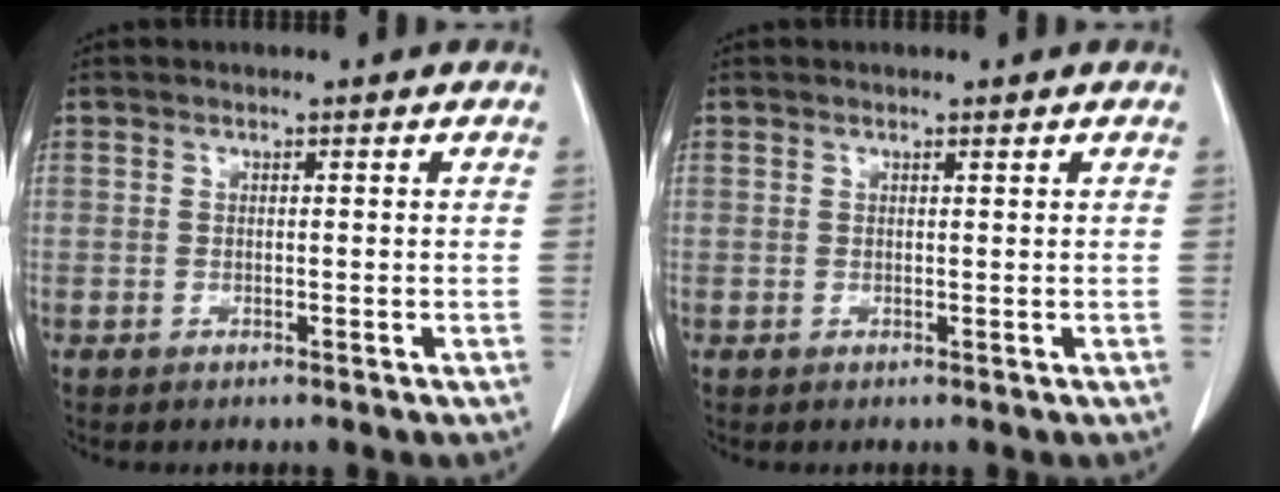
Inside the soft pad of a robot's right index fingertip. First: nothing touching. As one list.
[{"total": 0.0}]